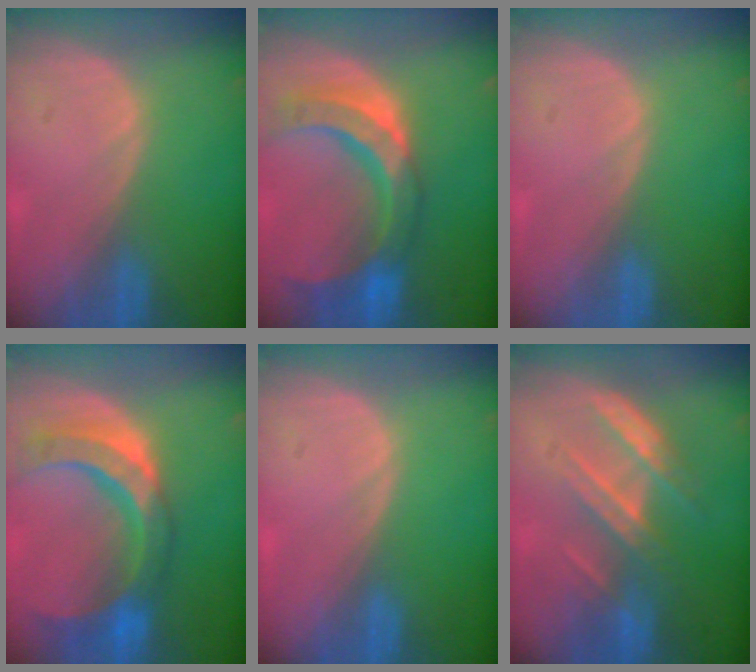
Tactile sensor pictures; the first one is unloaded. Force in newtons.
{"total": 11.4, "press": 9.6, "slide": 6.0}
{"total": 0.0}
{"total": 11.6, "press": 9.8, "slide": 6.2}
{"total": 0.0}
{"total": 7.4, "press": 6.7, "slide": 3.3}